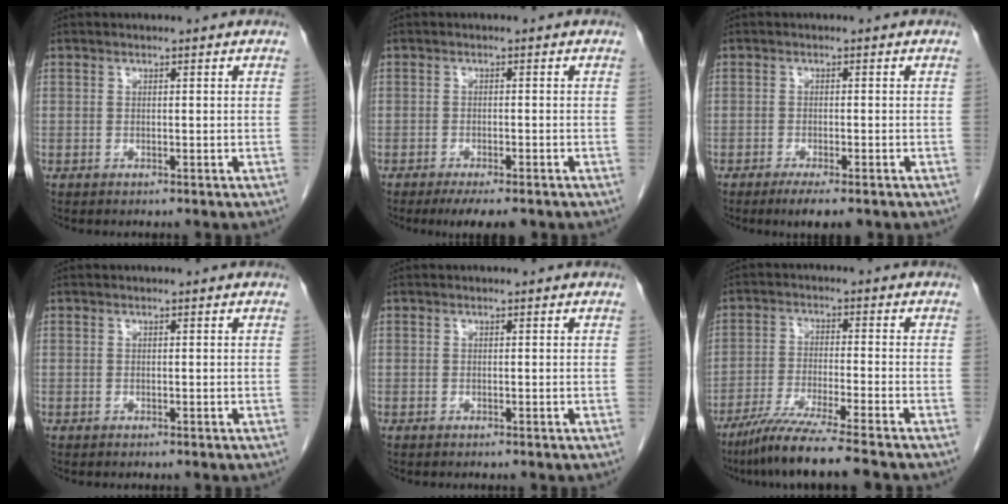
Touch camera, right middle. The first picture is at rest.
{"total": 5.8, "force": [-4.4, 1.3, 3.5], "torque": [-0.043, -0.008, -0.062]}
{"total": 4.3, "force": [-3.0, 0.8, 3.0], "torque": [-0.042, -0.009, -0.042]}
{"total": 0.0}
{"total": 0.0}
{"total": 10.3, "force": [-8.3, -1.4, 5.9], "torque": [-0.089, -0.036, -0.141]}